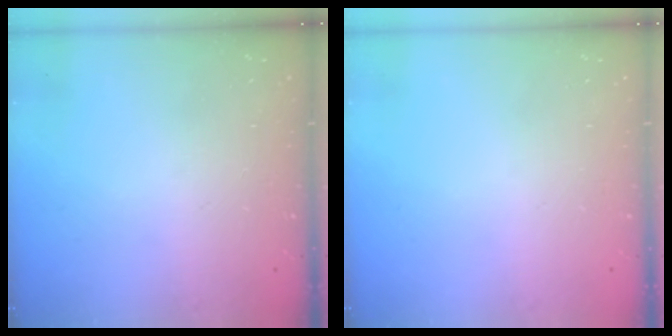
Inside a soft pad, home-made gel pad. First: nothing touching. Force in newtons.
{"total": 0.0}